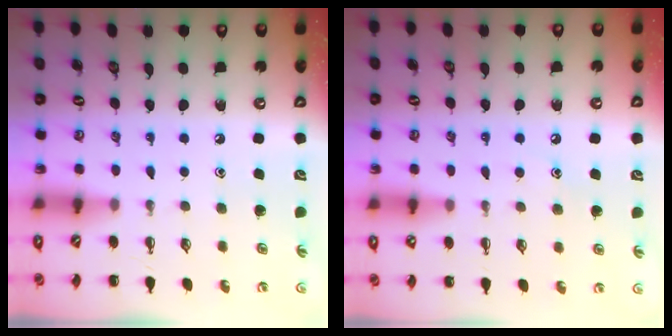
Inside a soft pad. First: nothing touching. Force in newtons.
{"total": 7.9, "press": 7.6, "slide": 1.9}